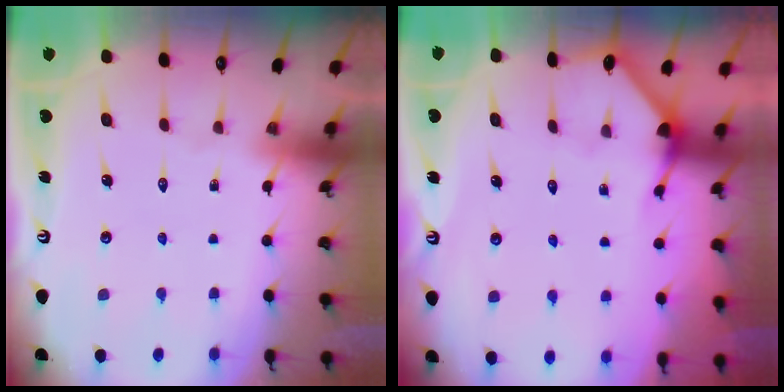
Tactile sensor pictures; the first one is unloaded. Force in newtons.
{"total": 2.7, "press": 2.7, "slide": 0.1}